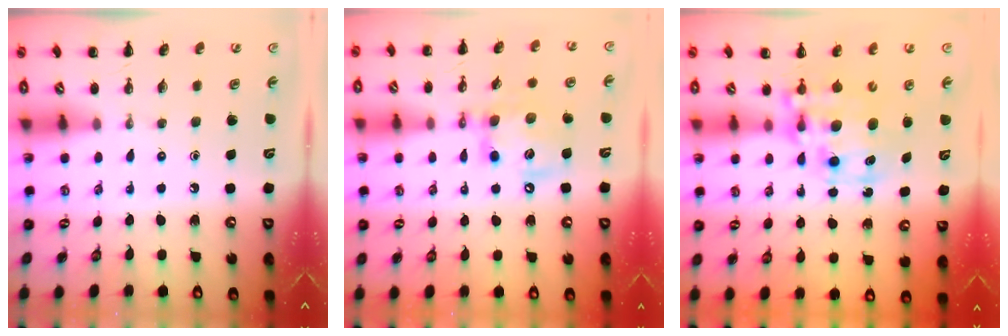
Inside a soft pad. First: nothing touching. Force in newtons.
{"total": 14.2, "press": 14.0, "slide": 2.3}
{"total": 12.0, "press": 11.7, "slide": 2.8}